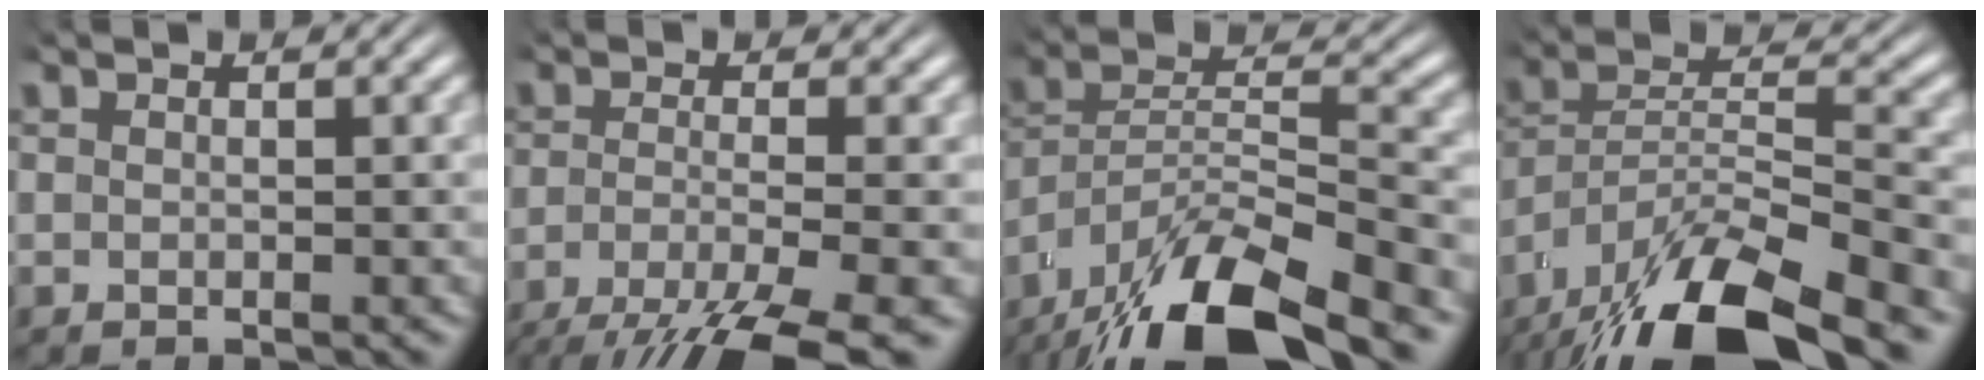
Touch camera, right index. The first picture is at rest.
{"total": 6.4, "force": [-3.1, 2.4, 5.1], "torque": [-0.081, -0.015, -0.038]}
{"total": 10.5, "force": [-4.9, 6.2, 6.8], "torque": [-0.126, -0.022, -0.076]}
{"total": 10.5, "force": [-4.7, 6.2, 7.0], "torque": [-0.128, -0.022, -0.069]}